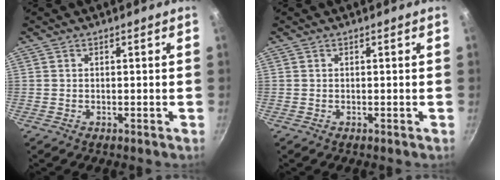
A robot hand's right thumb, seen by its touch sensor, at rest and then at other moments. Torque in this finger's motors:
{"motor_torque": [0.00, 0.00, -0.11, 0.02, 0.02]}